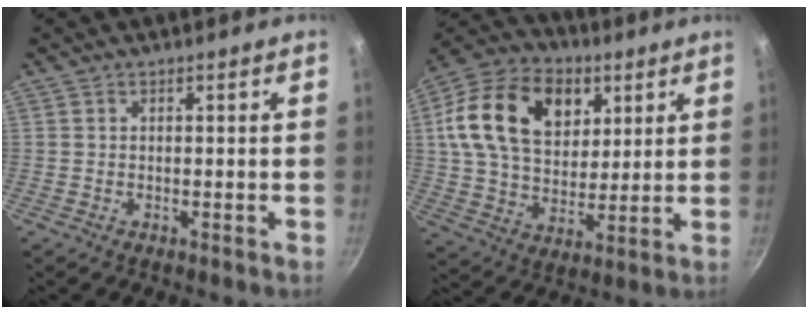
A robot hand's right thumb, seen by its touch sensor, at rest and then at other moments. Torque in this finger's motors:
{"motor_torque": [-0.31, 1.13, 0.78, -0.28, 0.35]}